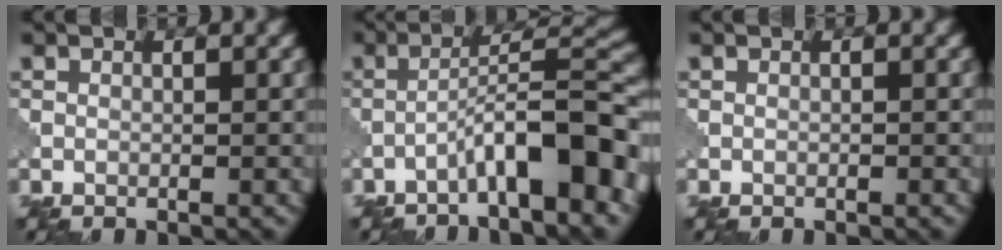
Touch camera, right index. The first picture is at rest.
{"total": 8.3, "force": [-3.9, 1.4, 7.2], "torque": [-0.110, 0.026, -0.066]}
{"total": 0.0}